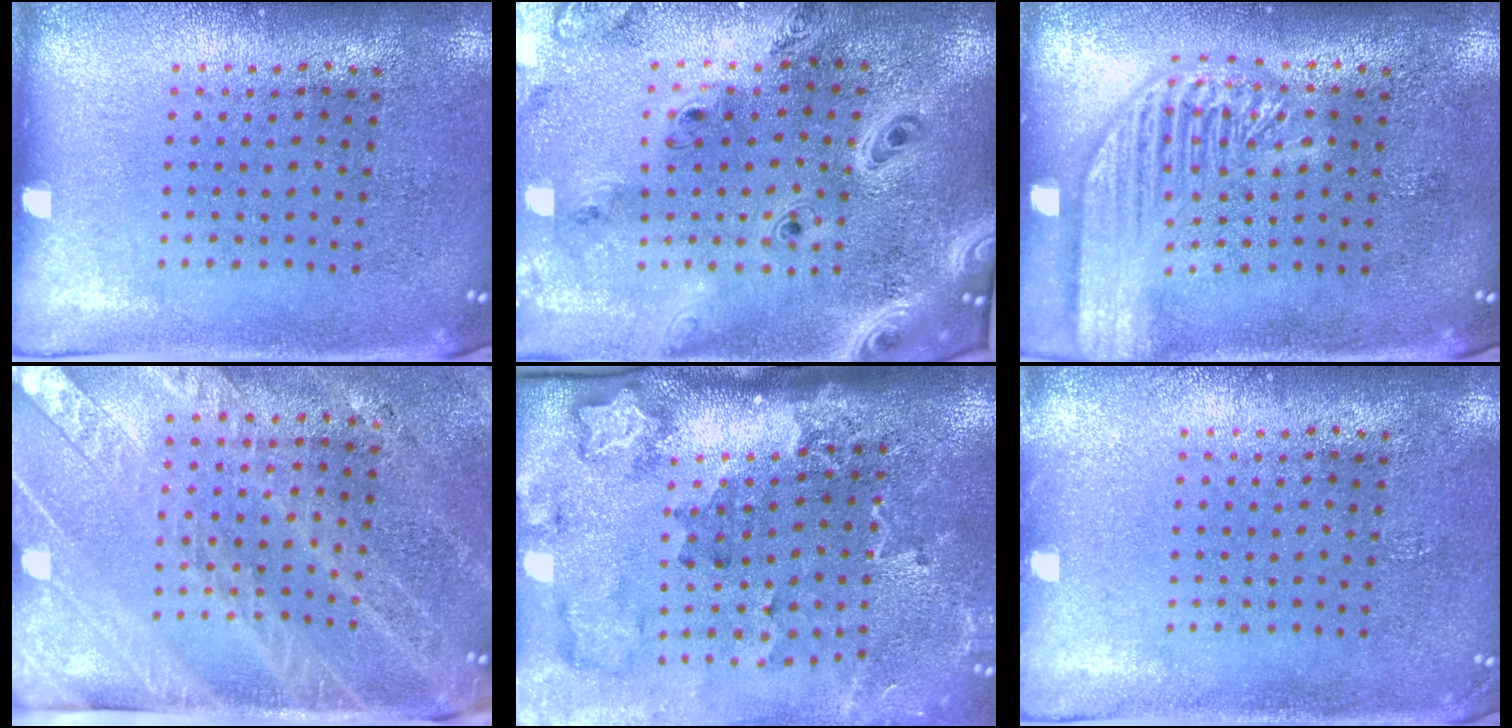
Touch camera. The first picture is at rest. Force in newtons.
{"total": 2.9, "press": 2.5, "slide": 1.6}
{"total": 3.6, "press": 3.6, "slide": 0.4}
{"total": 3.4, "press": 3.0, "slide": 1.6}
{"total": 2.3, "press": 2.0, "slide": 1.2}
{"total": 0.6, "press": 0.6, "slide": 0.1}